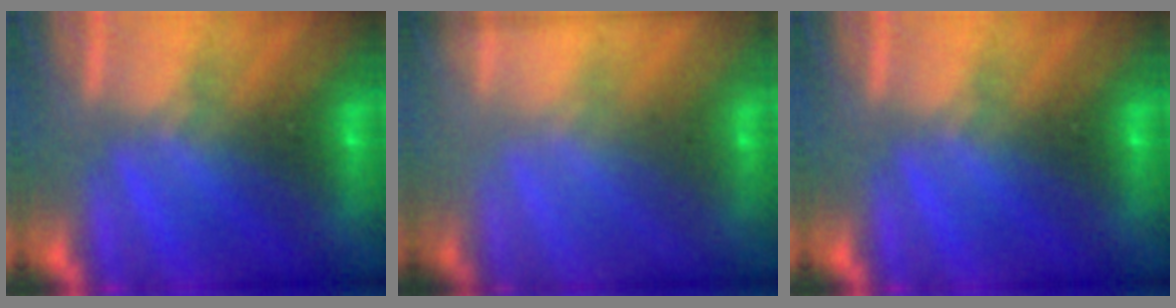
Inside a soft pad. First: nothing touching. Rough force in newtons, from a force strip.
{"total": 1.6}
{"total": 0.0}